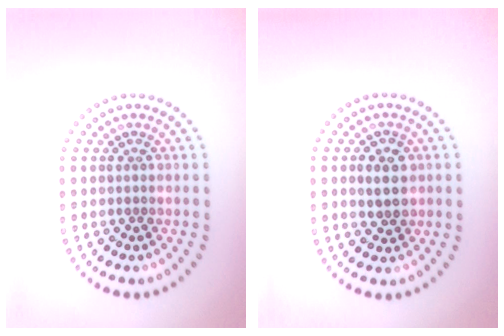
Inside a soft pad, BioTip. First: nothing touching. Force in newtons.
{"total": 2.8, "press": 2.7, "slide": 0.5}